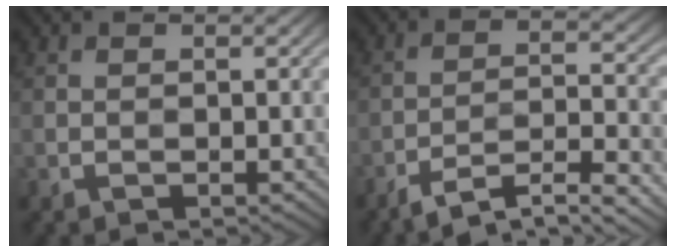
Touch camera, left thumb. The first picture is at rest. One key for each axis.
{"total": 8.3, "fx": -6.3, "fy": 1.8, "fz": 5.1, "tx": -0.088, "ty": 0.005, "tz": -0.106}